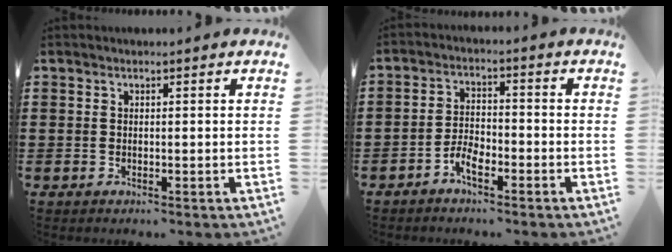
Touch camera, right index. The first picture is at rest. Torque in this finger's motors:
{"motor_torque": [0.34, 0.09, 0.11, 0.08]}